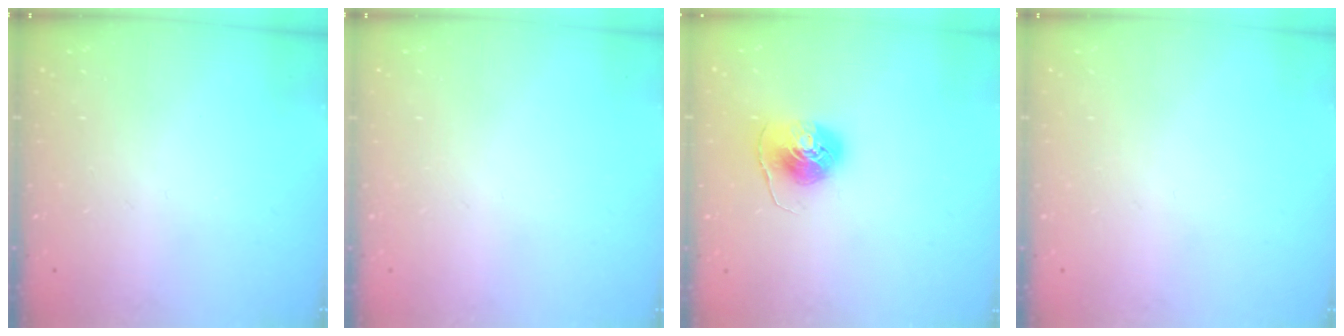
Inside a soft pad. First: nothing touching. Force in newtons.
{"total": 0.0}
{"total": 8.1, "press": 8.1, "slide": 0.4}
{"total": 0.0}